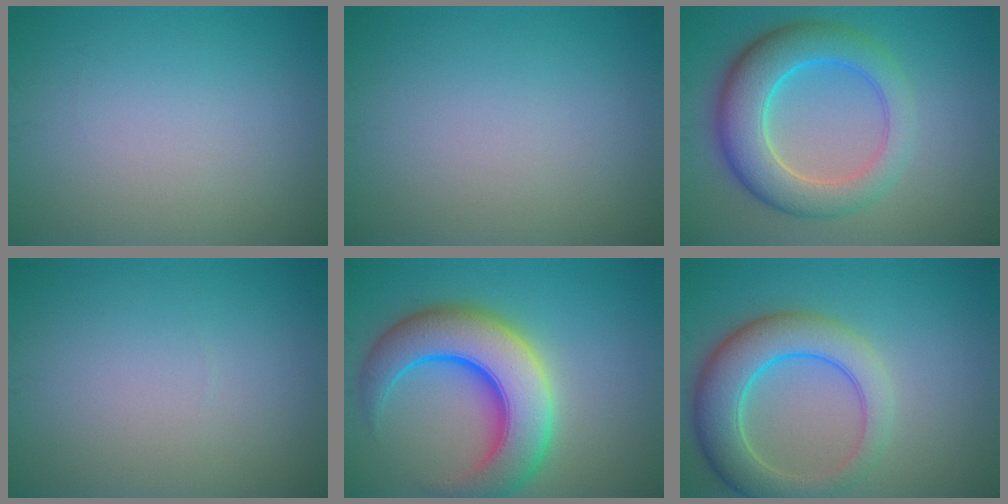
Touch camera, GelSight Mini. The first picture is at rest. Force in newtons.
{"total": 0.0}
{"total": 7.6, "press": 7.6, "slide": 0.2}
{"total": 0.0}
{"total": 10.3, "press": 10.3, "slide": 0.4}
{"total": 7.1, "press": 7.0, "slide": 0.3}